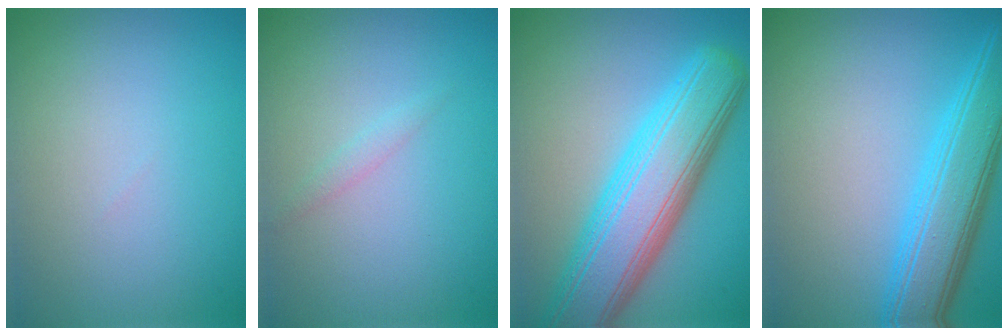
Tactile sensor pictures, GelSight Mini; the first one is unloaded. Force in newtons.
{"total": 0.8, "press": 0.8, "slide": 0.0}
{"total": 10.4, "press": 10.4, "slide": 0.3}
{"total": 6.7, "press": 6.7, "slide": 0.4}